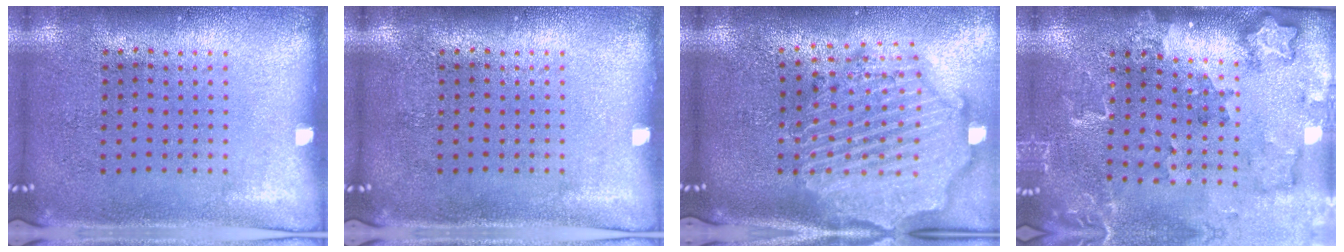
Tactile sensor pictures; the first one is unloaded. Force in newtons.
{"total": 0.0}
{"total": 3.4, "press": 2.9, "slide": 1.8}
{"total": 1.8, "press": 1.8, "slide": 0.0}